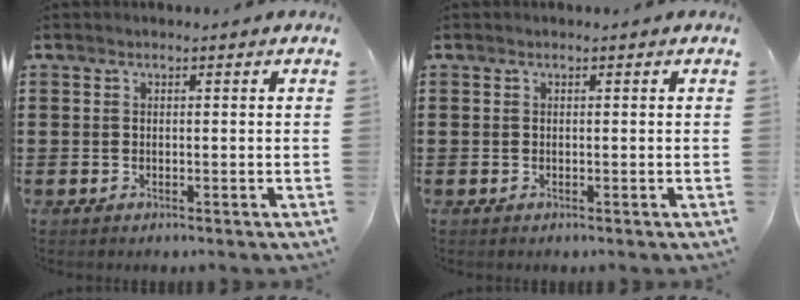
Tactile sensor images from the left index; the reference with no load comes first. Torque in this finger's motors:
{"motor_torque": [0.00, 0.00, 0.00, 0.00]}